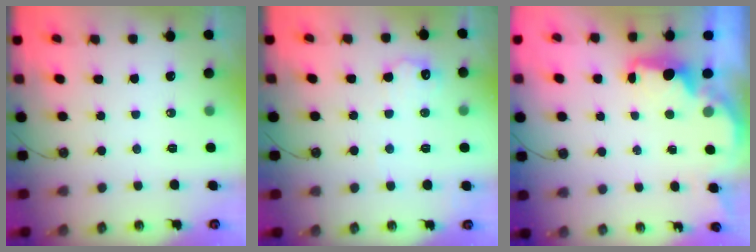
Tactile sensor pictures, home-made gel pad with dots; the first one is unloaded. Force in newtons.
{"total": 9.1, "press": 9.0, "slide": 0.6}
{"total": 2.3, "press": 2.2, "slide": 0.8}